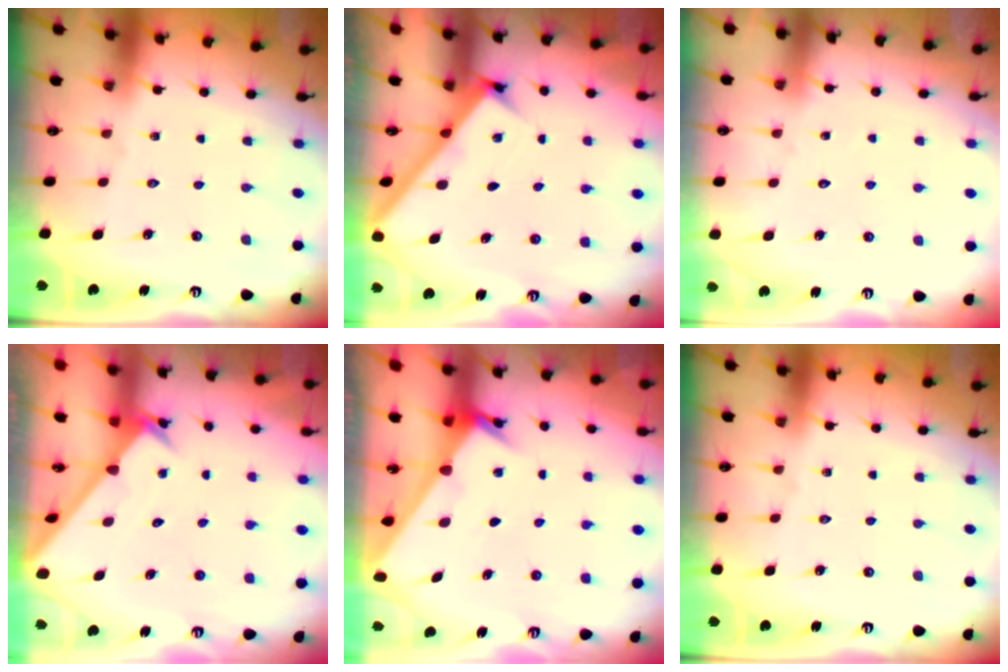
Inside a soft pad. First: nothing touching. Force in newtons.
{"total": 2.9, "press": 2.9, "slide": 0.1}
{"total": 5.1, "press": 5.1, "slide": 0.5}
{"total": 2.2, "press": 2.2, "slide": 0.2}
{"total": 2.4, "press": 2.4, "slide": 0.2}
{"total": 0.0}